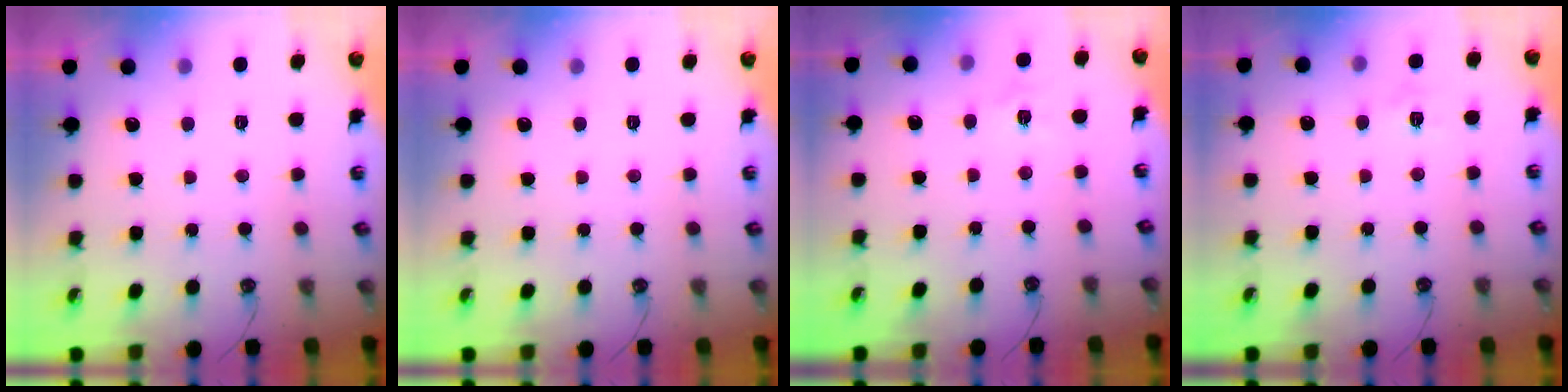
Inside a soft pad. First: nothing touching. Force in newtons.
{"total": 0.0}
{"total": 3.9, "press": 3.9, "slide": 0.5}
{"total": 7.0, "press": 7.0, "slide": 0.7}